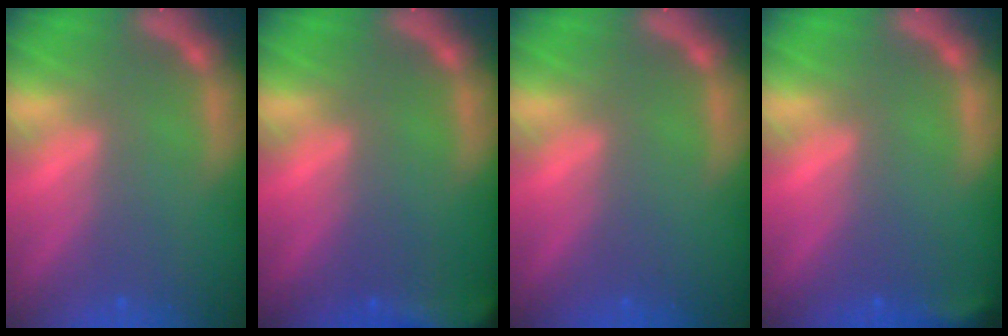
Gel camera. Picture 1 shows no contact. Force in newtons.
{"total": 7.5}
{"total": 0.0}
{"total": 1.9}